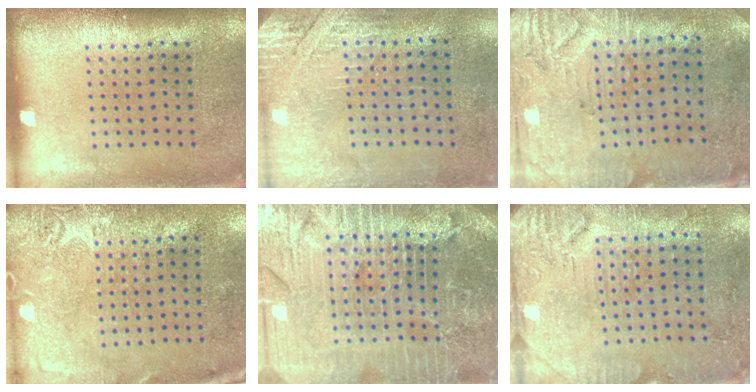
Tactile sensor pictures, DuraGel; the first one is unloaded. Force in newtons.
{"total": 2.8, "press": 2.5, "slide": 1.4}
{"total": 3.1, "press": 2.6, "slide": 1.6}
{"total": 2.7, "press": 2.2, "slide": 1.6}
{"total": 5.7, "press": 5.1, "slide": 2.4}
{"total": 3.1, "press": 2.9, "slide": 1.1}